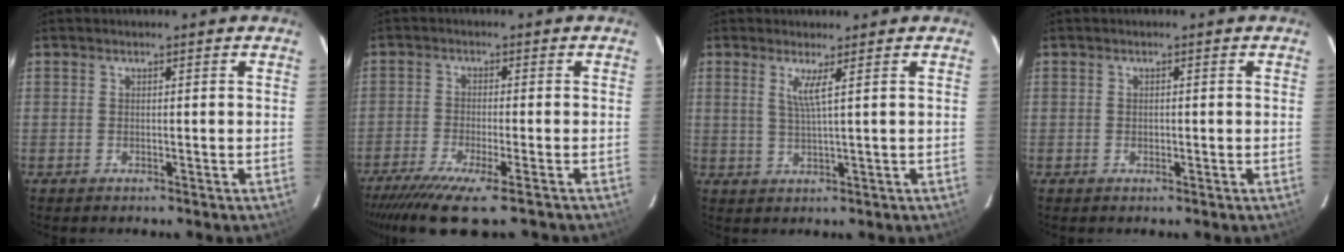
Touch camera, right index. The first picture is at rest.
{"total": 12.2, "force": [-9.5, 1.6, 7.5], "torque": [-0.161, -0.042, -0.160]}
{"total": 2.9, "force": [1.4, -0.7, 2.4], "torque": [-0.046, -0.009, 0.026]}
{"total": 0.7, "force": [-0.1, 0.5, 0.4], "torque": [-0.006, 0.002, -0.001]}